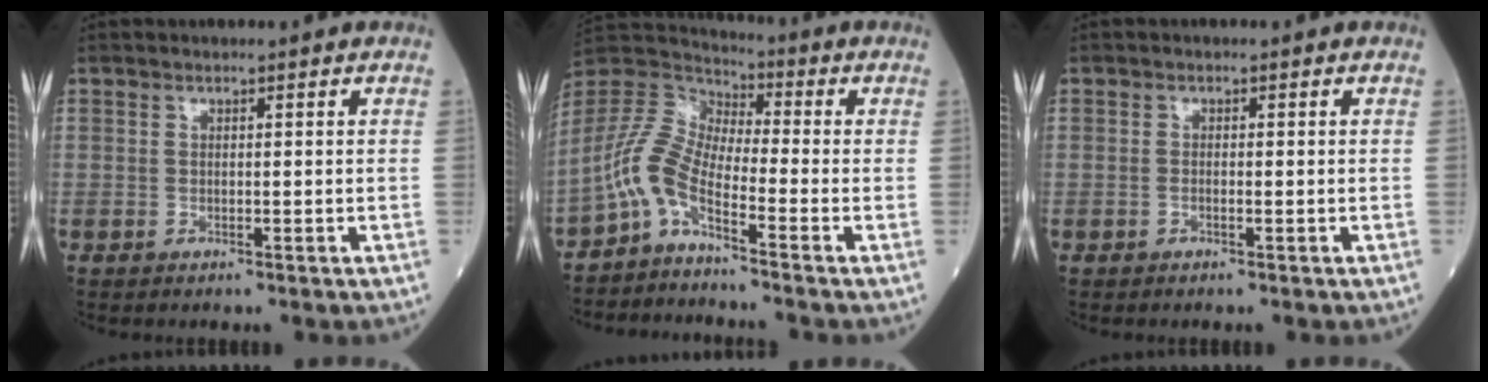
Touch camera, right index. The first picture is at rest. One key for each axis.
{"total": 7.1, "fx": -4.5, "fy": 1.7, "fz": 5.3, "tx": -0.128, "ty": 0.014, "tz": -0.100}
{"total": 0.5, "fx": -0.2, "fy": 0.1, "fz": 0.4, "tx": -0.010, "ty": 0.001, "tz": -0.003}